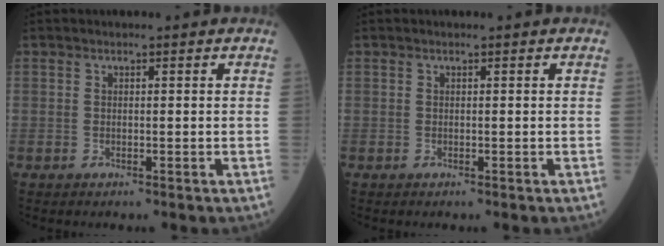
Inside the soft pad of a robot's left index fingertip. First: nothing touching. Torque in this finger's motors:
{"motor_torque": [0.00, 0.00, 0.00, 0.00]}